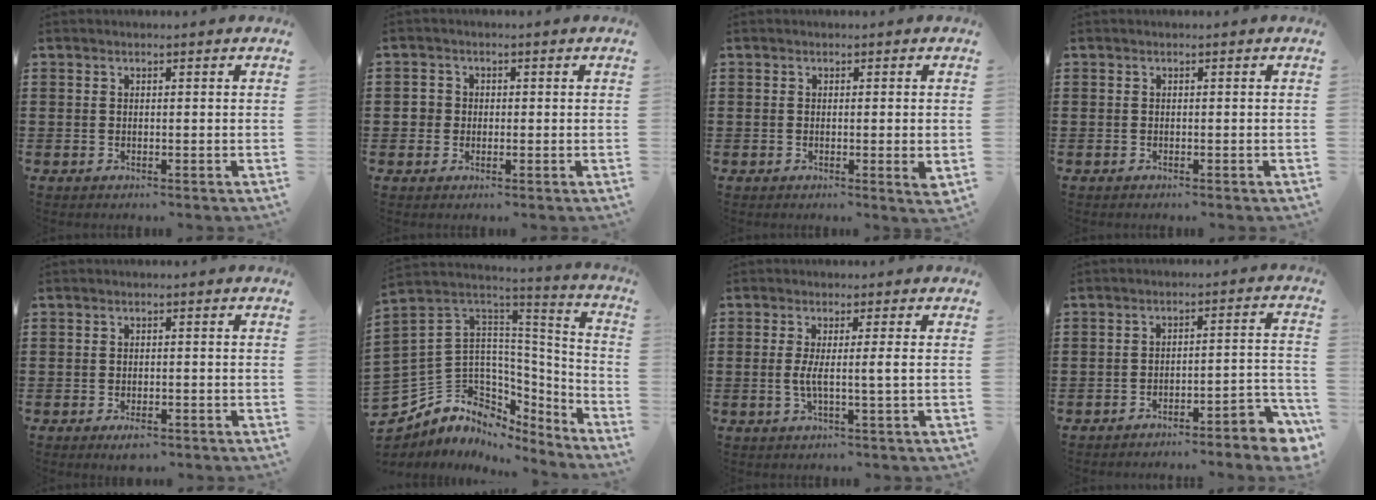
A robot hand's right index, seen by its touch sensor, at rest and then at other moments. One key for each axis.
{"total": 1.9, "fx": -0.1, "fy": 1.8, "fz": 0.7, "tx": -0.020, "ty": 0.008, "tz": -0.005}
{"total": 1.9, "fx": -0.2, "fy": 0.2, "fz": 1.9, "tx": -0.034, "ty": -0.007, "tz": -0.001}
{"total": 0.0}
{"total": 1.8, "fx": -1.3, "fy": 0.5, "fz": 1.1, "tx": -0.022, "ty": 0.000, "tz": -0.026}
{"total": 8.3, "fx": -0.7, "fy": 8.0, "fz": 2.1, "tx": -0.093, "ty": -0.027, "tz": -0.006}
{"total": 4.1, "fx": 0.0, "fy": -0.6, "fz": 4.0, "tx": -0.082, "ty": -0.016, "tz": -0.005}
{"total": 3.9, "fx": -3.7, "fy": 0.0, "fz": 1.3, "tx": -0.027, "ty": -0.006, "tz": -0.077}